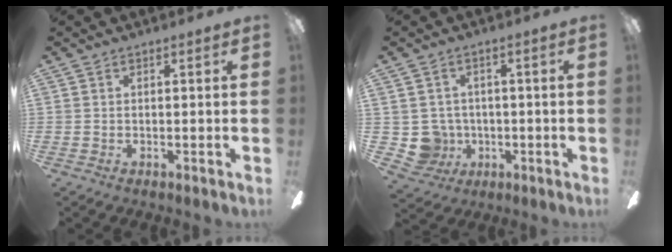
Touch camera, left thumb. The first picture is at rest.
{"total": 7.0, "force": [-0.6, 6.8, 1.3], "torque": [-0.060, -0.001, -0.007]}